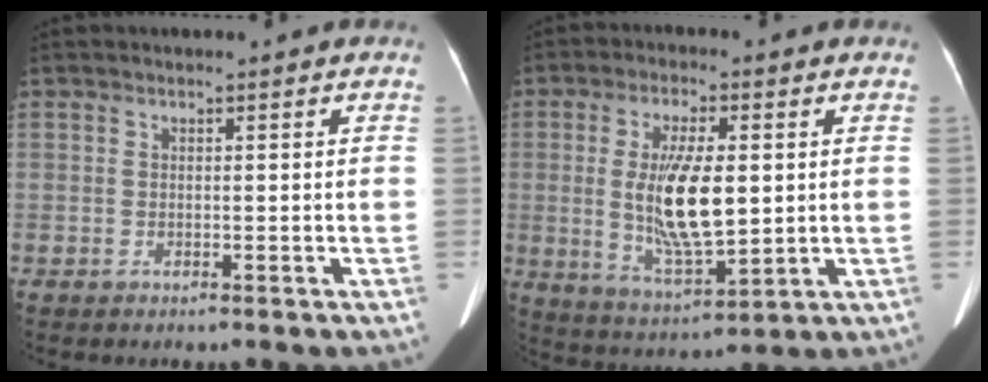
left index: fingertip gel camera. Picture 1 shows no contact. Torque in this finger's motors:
{"motor_torque": [1.81, -0.19, 1.06, 0.21]}